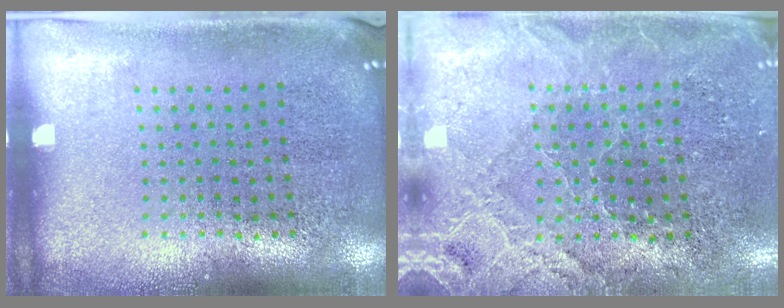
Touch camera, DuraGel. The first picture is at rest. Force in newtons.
{"total": 2.8, "press": 2.8, "slide": 0.3}